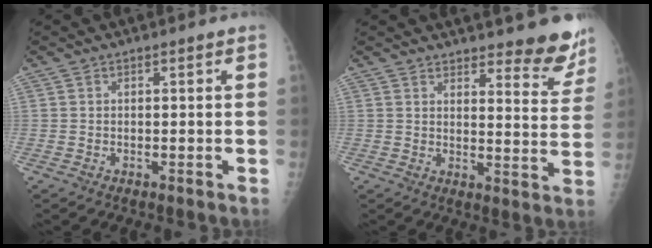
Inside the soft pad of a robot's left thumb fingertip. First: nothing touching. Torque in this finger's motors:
{"motor_torque": [0.17, 0.14, 0.03, -0.27, 0.04]}